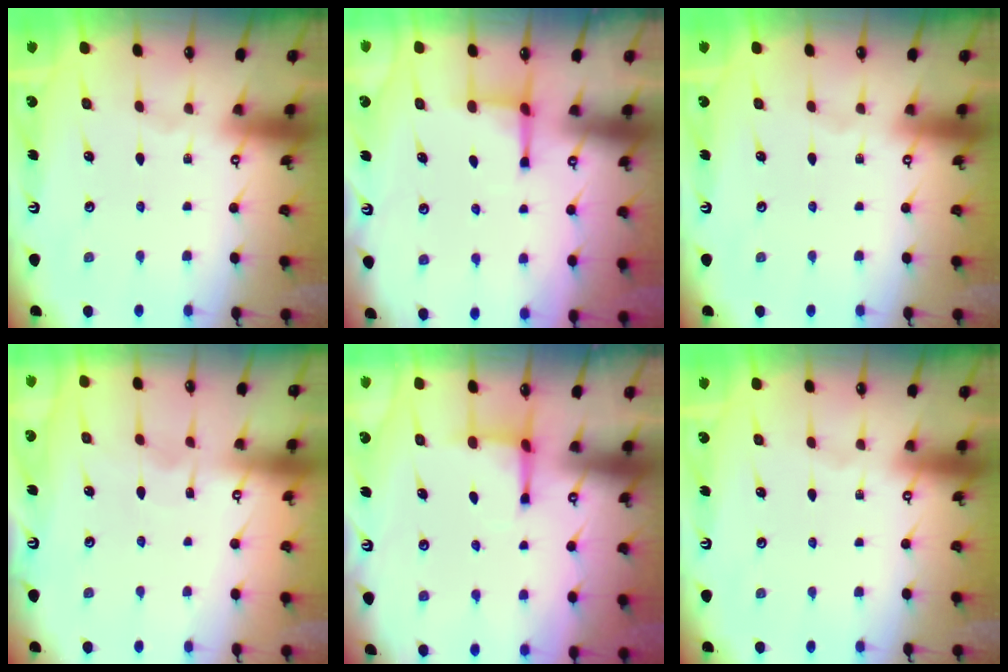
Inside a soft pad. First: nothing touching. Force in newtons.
{"total": 3.1, "press": 3.0, "slide": 0.8}
{"total": 0.0}
{"total": 3.4, "press": 3.4, "slide": 0.4}
{"total": 3.2, "press": 3.1, "slide": 1.0}
{"total": 0.0}